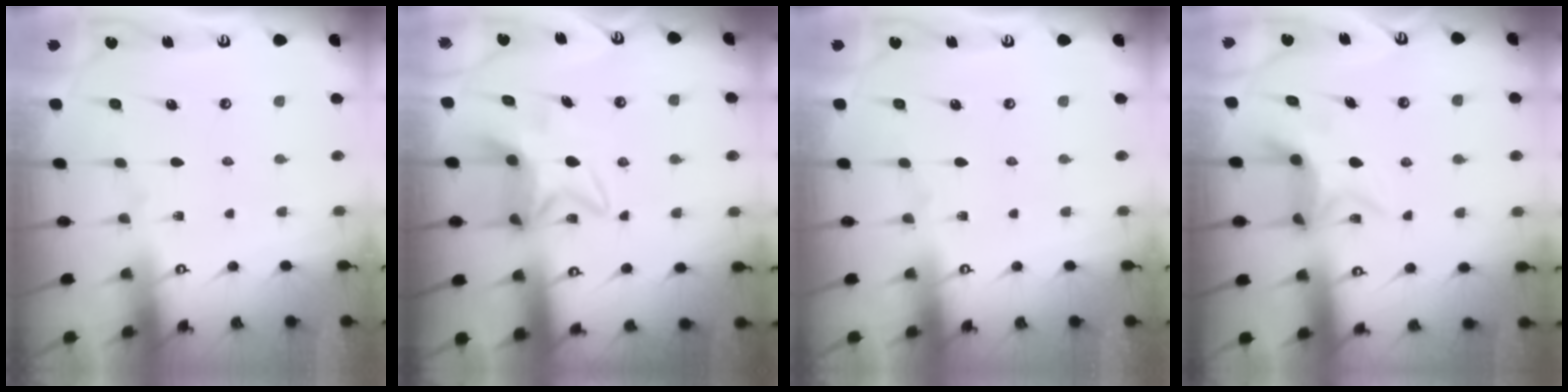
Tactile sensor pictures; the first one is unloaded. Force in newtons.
{"total": 6.4, "press": 6.4, "slide": 0.6}
{"total": 0.0}
{"total": 6.5, "press": 6.5, "slide": 0.2}